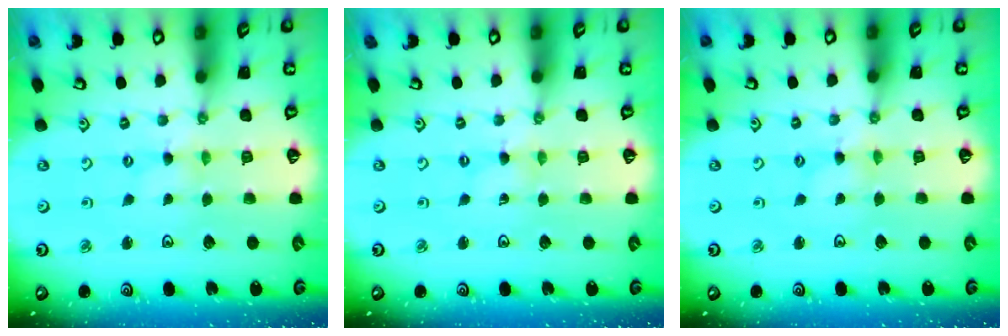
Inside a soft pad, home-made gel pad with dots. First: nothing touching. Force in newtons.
{"total": 0.0}
{"total": 0.8, "press": 0.7, "slide": 0.3}